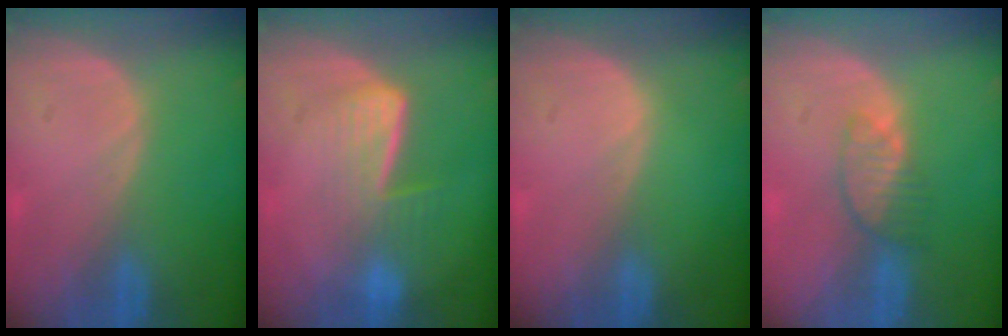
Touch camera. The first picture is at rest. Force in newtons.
{"total": 6.9, "press": 5.8, "slide": 3.7}
{"total": 0.0}
{"total": 3.6, "press": 3.5, "slide": 1.1}